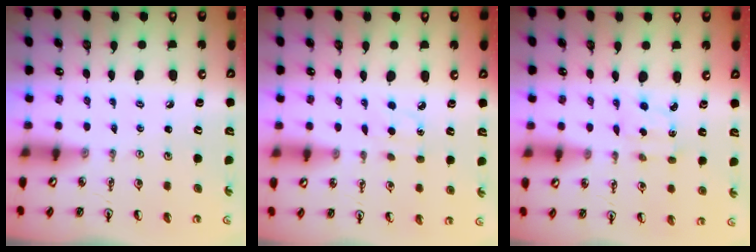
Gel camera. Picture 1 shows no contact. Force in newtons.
{"total": 3.6, "press": 3.6, "slide": 0.5}
{"total": 2.1, "press": 2.0, "slide": 0.7}